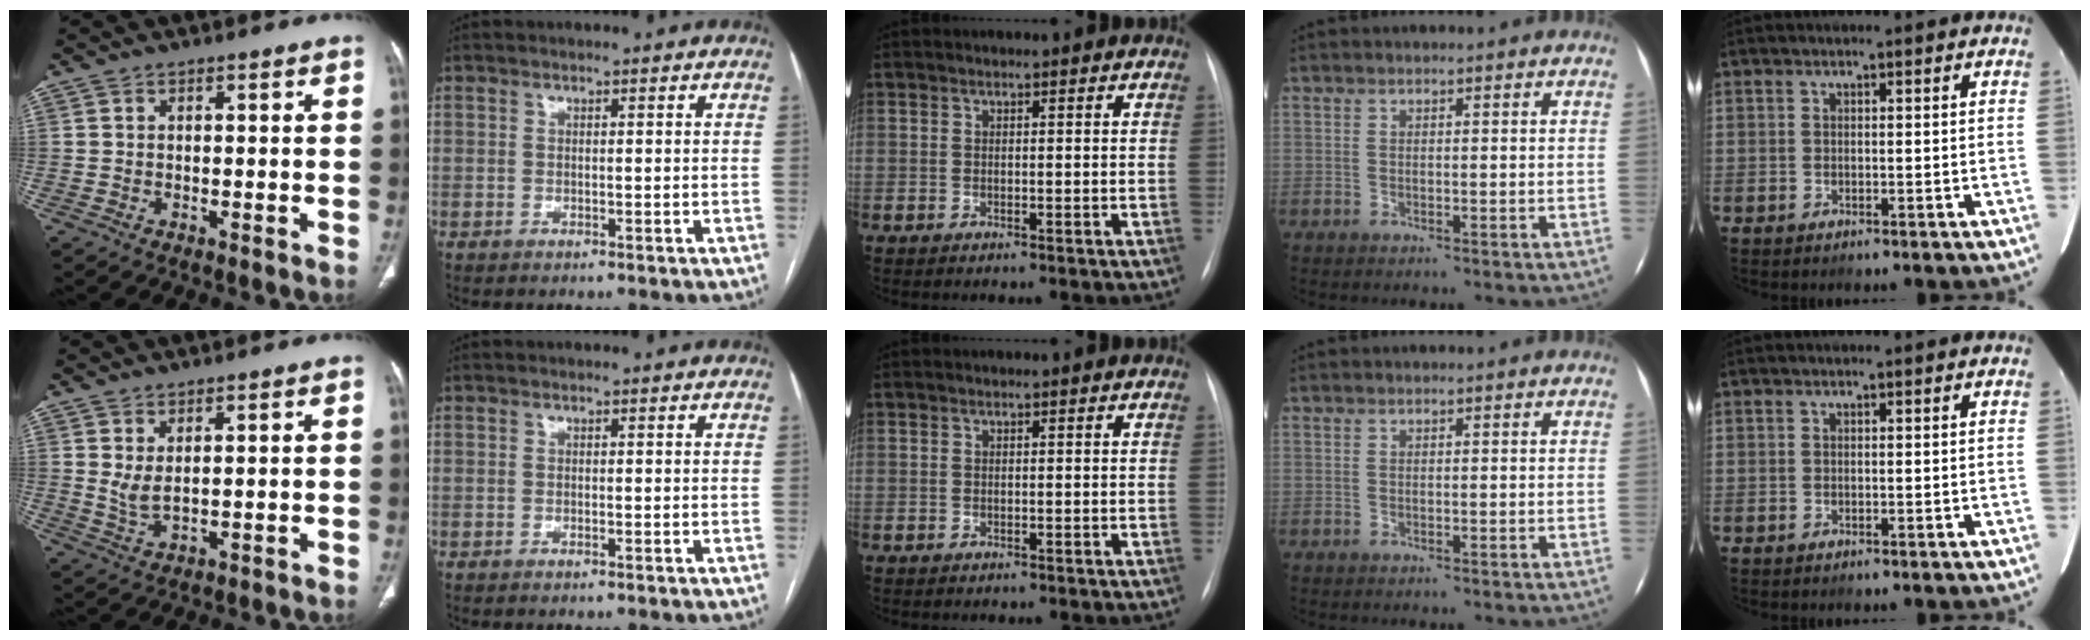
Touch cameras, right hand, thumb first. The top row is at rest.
{"thumb": {"total": 3.5, "force": [1.1, 1.4, 3.0], "torque": [-0.062, -0.013, 0.032]}}